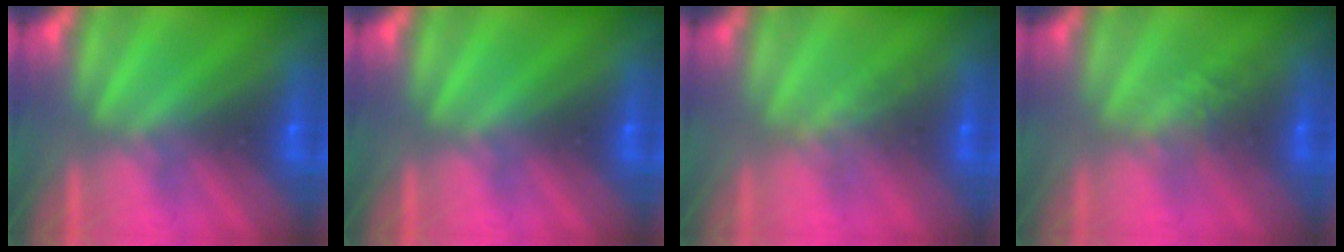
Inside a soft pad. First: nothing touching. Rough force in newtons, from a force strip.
{"total": 0.0}
{"total": 1.4}
{"total": 1.1}